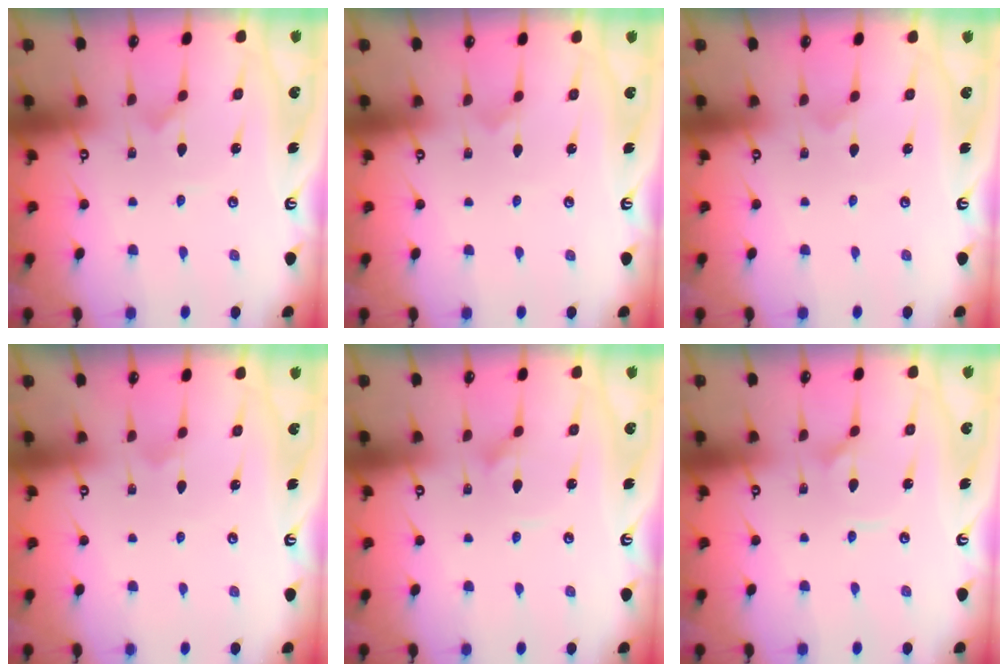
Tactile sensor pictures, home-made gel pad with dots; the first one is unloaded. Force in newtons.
{"total": 0.0}
{"total": 0.0}
{"total": 0.0}
{"total": 1.8, "press": 1.8, "slide": 0.0}
{"total": 2.9, "press": 2.8, "slide": 0.4}